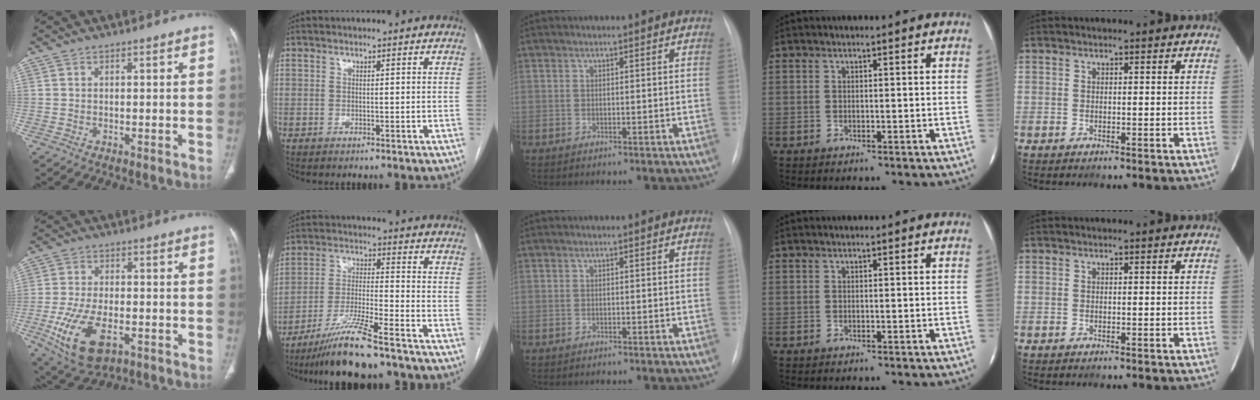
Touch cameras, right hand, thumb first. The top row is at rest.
{"thumb": {"total": 13.1, "force": [-4.7, 6.9, 10.1], "torque": [-0.200, 0.004, -0.072]}, "index": {"total": 10.7, "force": [-8.3, 0.0, 6.7], "torque": [-0.127, -0.025, -0.152]}}